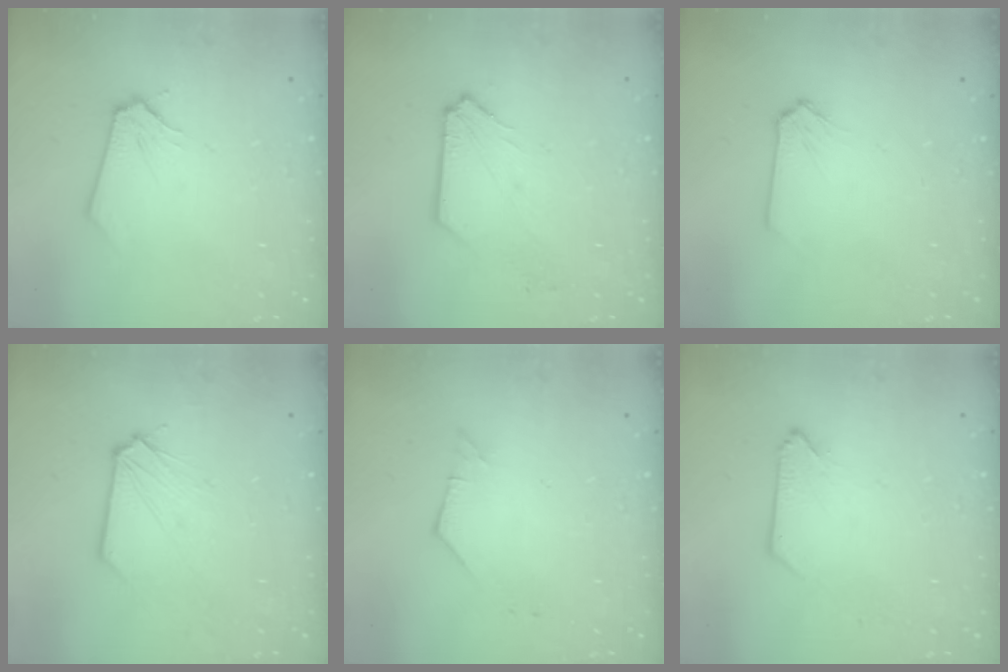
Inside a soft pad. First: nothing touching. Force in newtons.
{"total": 4.0, "press": 4.0, "slide": 0.7}
{"total": 0.0}
{"total": 1.1, "press": 1.1, "slide": 0.1}
{"total": 2.0, "press": 2.0, "slide": 0.1}
{"total": 0.0}